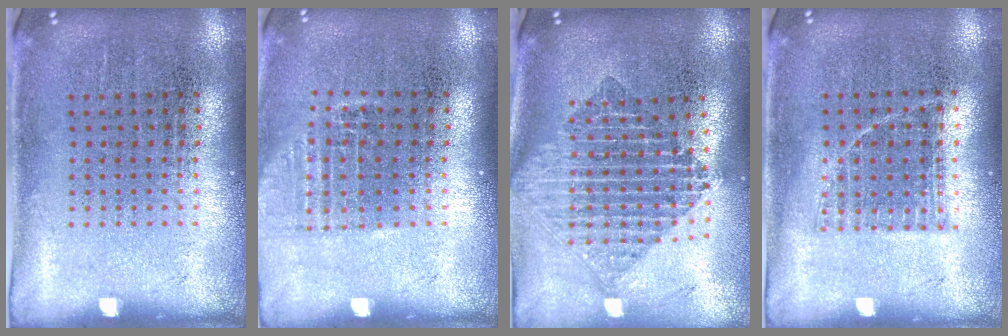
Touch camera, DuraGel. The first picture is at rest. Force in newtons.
{"total": 1.1, "press": 1.0, "slide": 0.5}
{"total": 2.2, "press": 1.6, "slide": 1.4}
{"total": 0.8, "press": 0.7, "slide": 0.3}